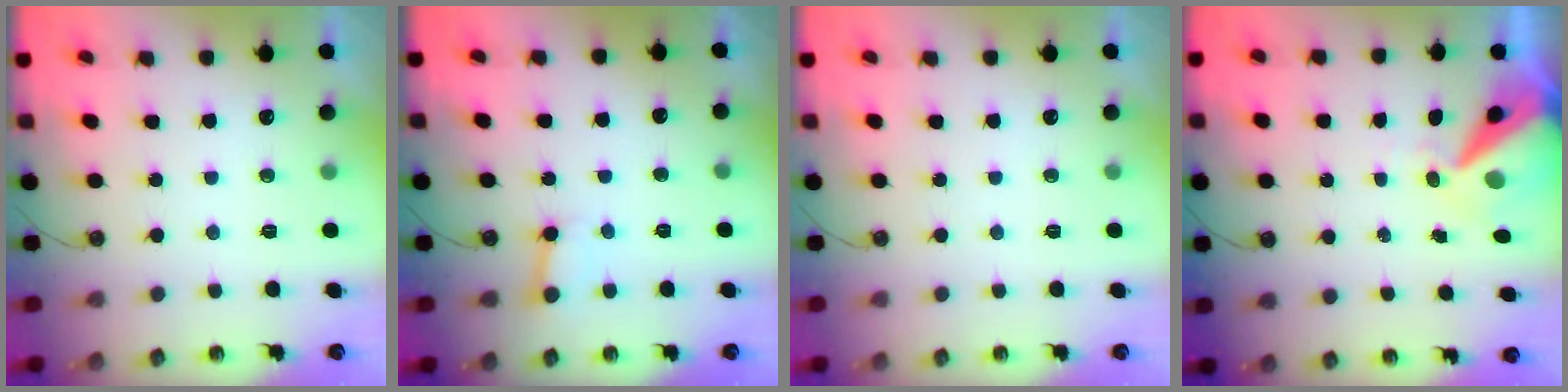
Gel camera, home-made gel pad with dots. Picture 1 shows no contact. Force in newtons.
{"total": 2.8, "press": 2.8, "slide": 0.5}
{"total": 0.0}
{"total": 12.4, "press": 12.3, "slide": 1.4}